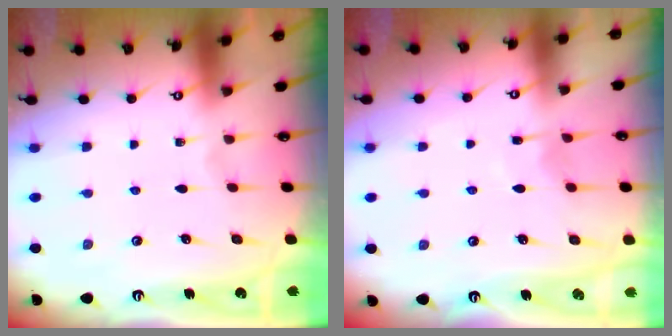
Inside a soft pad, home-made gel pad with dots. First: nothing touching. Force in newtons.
{"total": 4.9, "press": 4.8, "slide": 0.5}